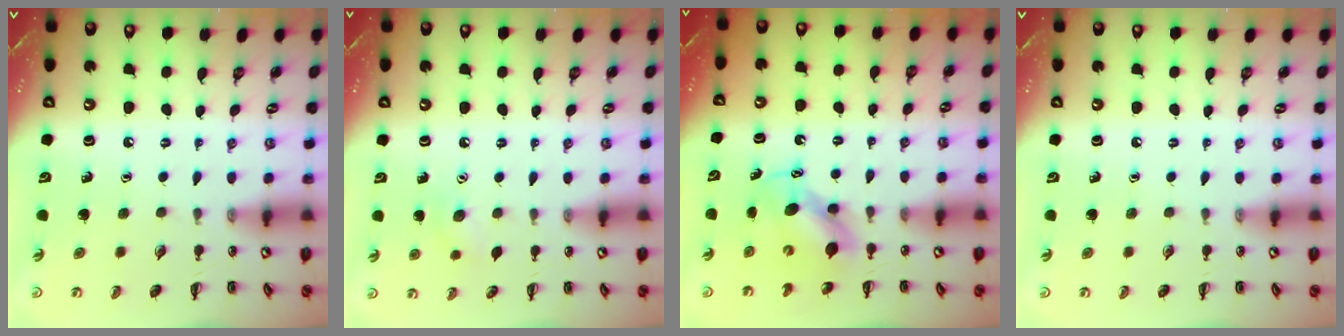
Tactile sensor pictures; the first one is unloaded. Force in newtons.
{"total": 6.3, "press": 6.0, "slide": 1.9}
{"total": 6.7, "press": 6.6, "slide": 0.7}
{"total": 0.0}